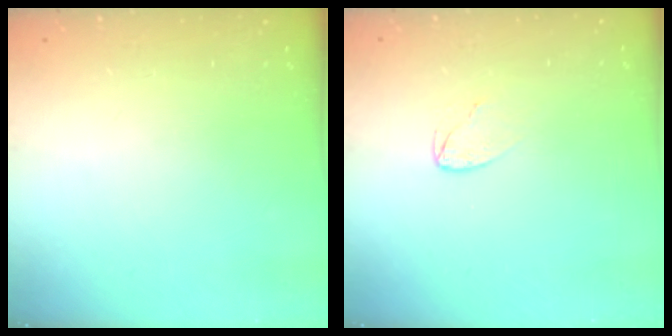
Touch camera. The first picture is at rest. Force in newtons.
{"total": 3.0, "press": 3.0, "slide": 0.3}